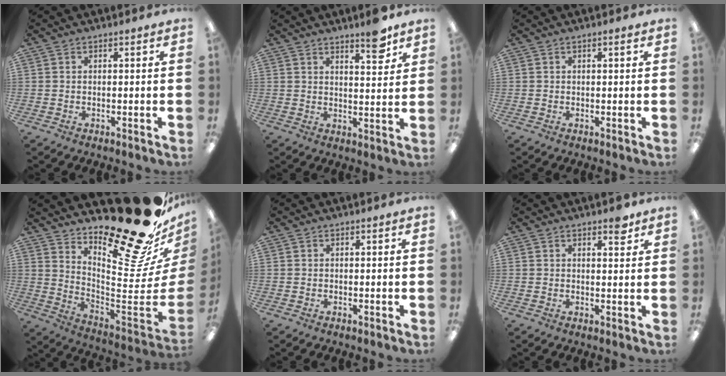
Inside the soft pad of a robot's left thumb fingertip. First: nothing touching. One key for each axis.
{"total": 6.8, "fx": 5.3, "fy": 1.6, "fz": 4.0, "tx": -0.044, "ty": -0.038, "tz": 0.083}
{"total": 0.9, "fx": 0.5, "fy": 0.1, "fz": 0.7, "tx": -0.014, "ty": 0.001, "tz": 0.009}
{"total": 26.2, "fx": 19.4, "fy": 6.5, "fz": 16.4, "tx": -0.179, "ty": -0.170, "tz": 0.318}
{"total": 0.0}
{"total": 3.4, "fx": 2.5, "fy": 1.1, "fz": 2.0, "tx": -0.011, "ty": -0.015, "tz": 0.038}